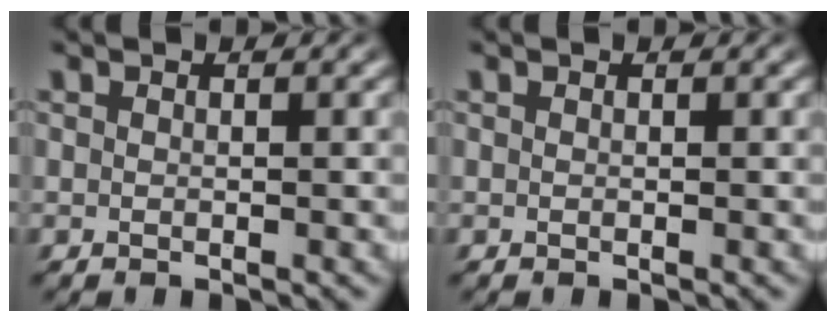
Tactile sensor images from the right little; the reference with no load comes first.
{"total": 0.0}